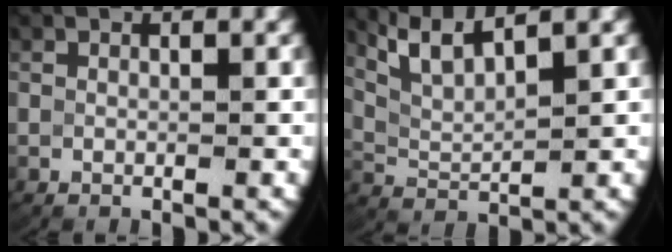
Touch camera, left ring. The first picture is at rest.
{"total": 6.0, "force": [3.6, 3.0, 3.7], "torque": [-0.092, -0.007, 0.067]}